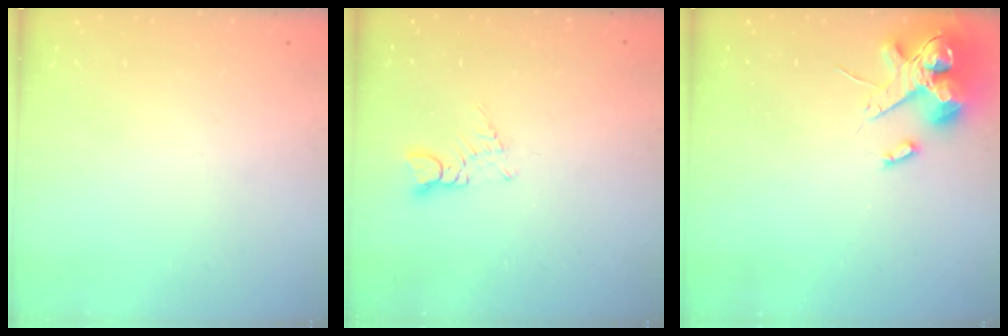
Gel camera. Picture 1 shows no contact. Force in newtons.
{"total": 2.9, "press": 2.9, "slide": 0.3}
{"total": 12.3, "press": 12.2, "slide": 1.7}